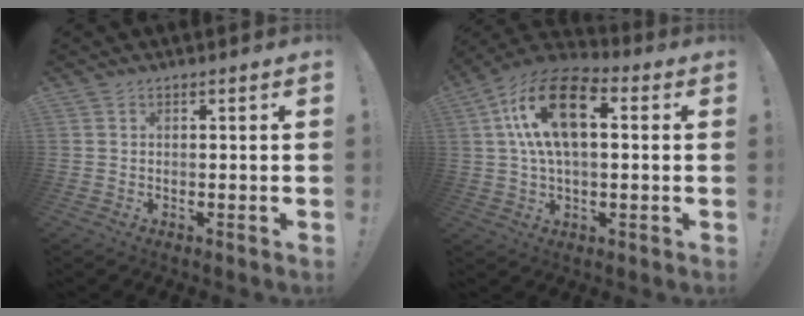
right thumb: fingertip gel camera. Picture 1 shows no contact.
{"total": 17.9, "force": [4.1, 9.7, 14.4], "torque": [-0.257, 0.007, 0.065]}